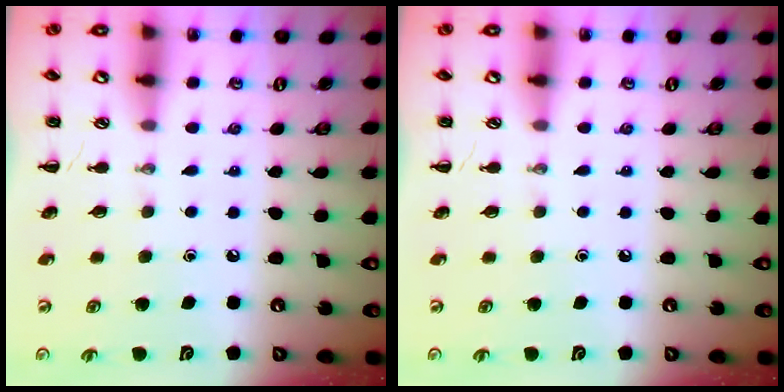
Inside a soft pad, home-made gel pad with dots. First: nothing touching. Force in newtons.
{"total": 0.0}